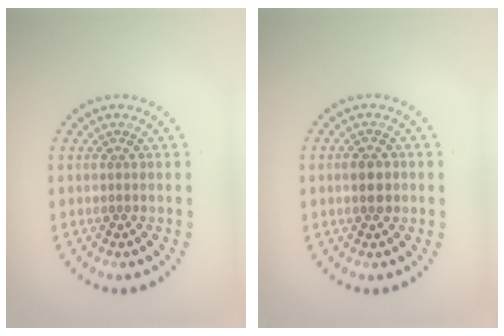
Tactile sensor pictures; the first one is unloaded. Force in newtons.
{"total": 1.7, "press": 1.7, "slide": 0.1}